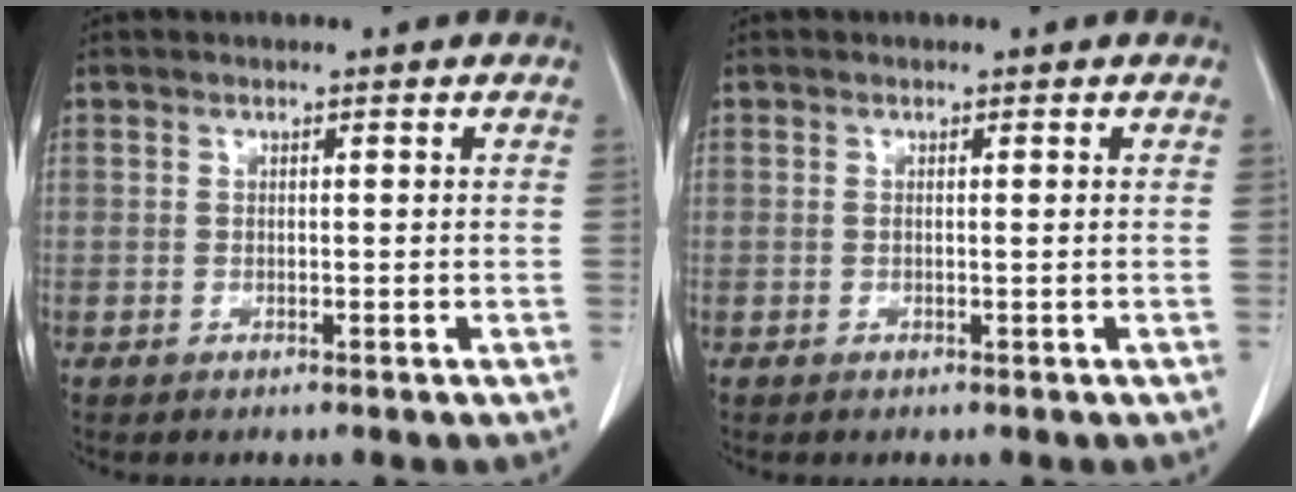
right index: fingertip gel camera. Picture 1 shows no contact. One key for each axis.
{"total": 0.6, "fx": 0.0, "fy": 0.0, "fz": 0.5, "tx": -0.013, "ty": -0.002, "tz": 0.001}